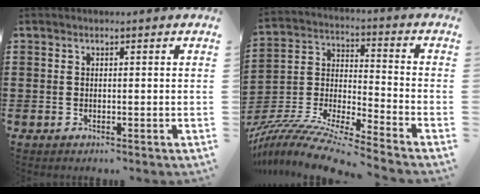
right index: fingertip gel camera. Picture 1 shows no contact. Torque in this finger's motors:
{"motor_torque": [-0.61, 1.04, 0.02, -0.02]}